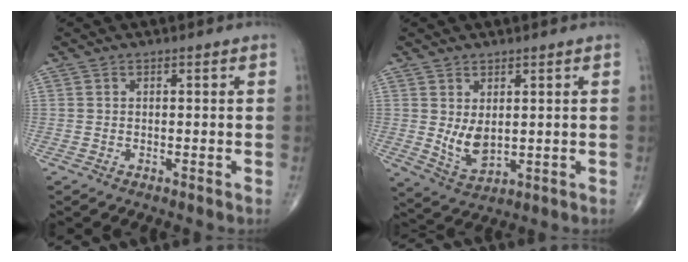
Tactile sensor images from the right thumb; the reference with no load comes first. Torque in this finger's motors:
{"motor_torque": [0.60, 0.62, 0.52, 0.24, 0.03]}